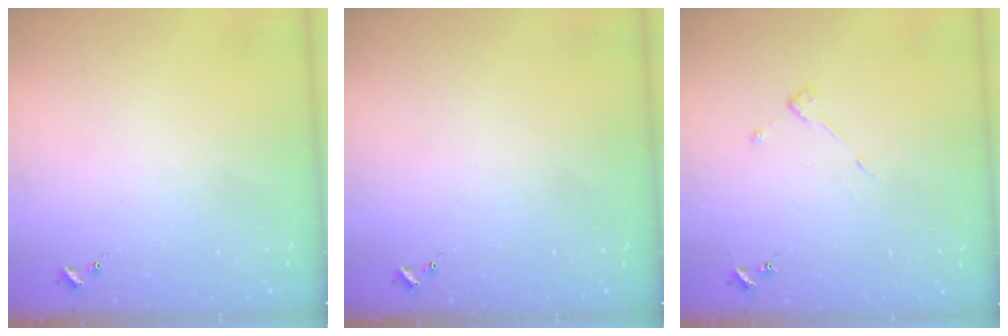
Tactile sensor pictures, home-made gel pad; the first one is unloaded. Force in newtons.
{"total": 0.0}
{"total": 4.3, "press": 4.3, "slide": 0.4}